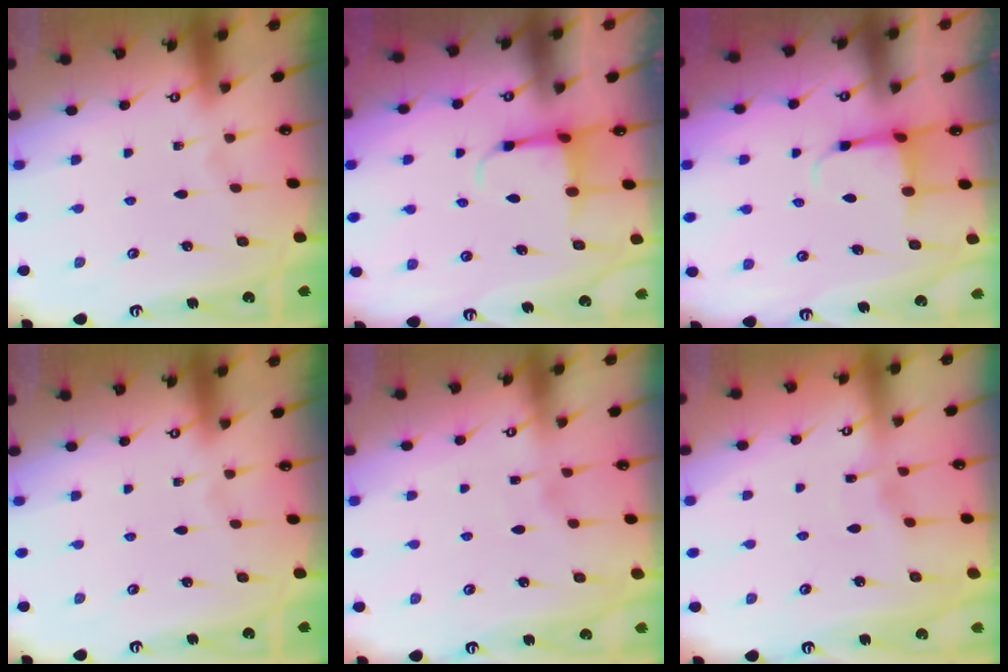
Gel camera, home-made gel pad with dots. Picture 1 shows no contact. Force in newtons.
{"total": 4.0, "press": 3.7, "slide": 1.3}
{"total": 3.8, "press": 3.6, "slide": 1.3}
{"total": 0.0}
{"total": 2.2, "press": 2.1, "slide": 0.3}
{"total": 3.2, "press": 3.2, "slide": 0.4}